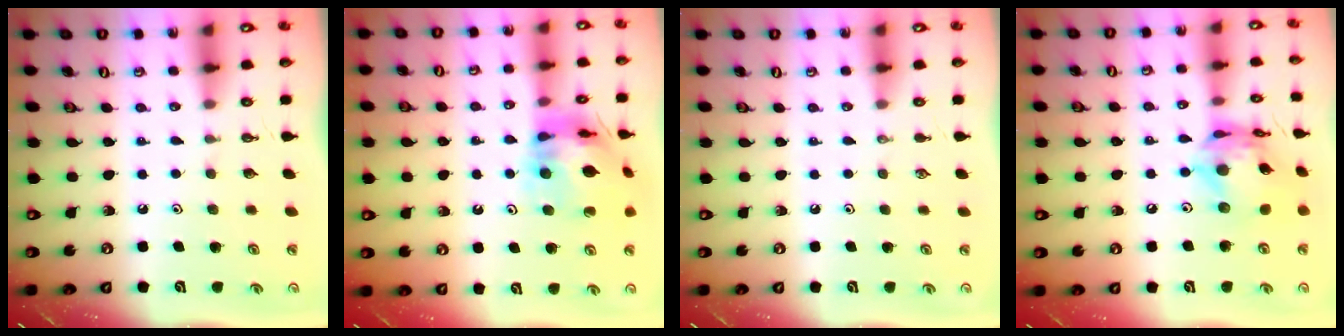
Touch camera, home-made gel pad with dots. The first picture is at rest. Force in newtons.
{"total": 16.5, "press": 16.4, "slide": 2.0}
{"total": 0.0}
{"total": 14.8, "press": 14.7, "slide": 1.3}